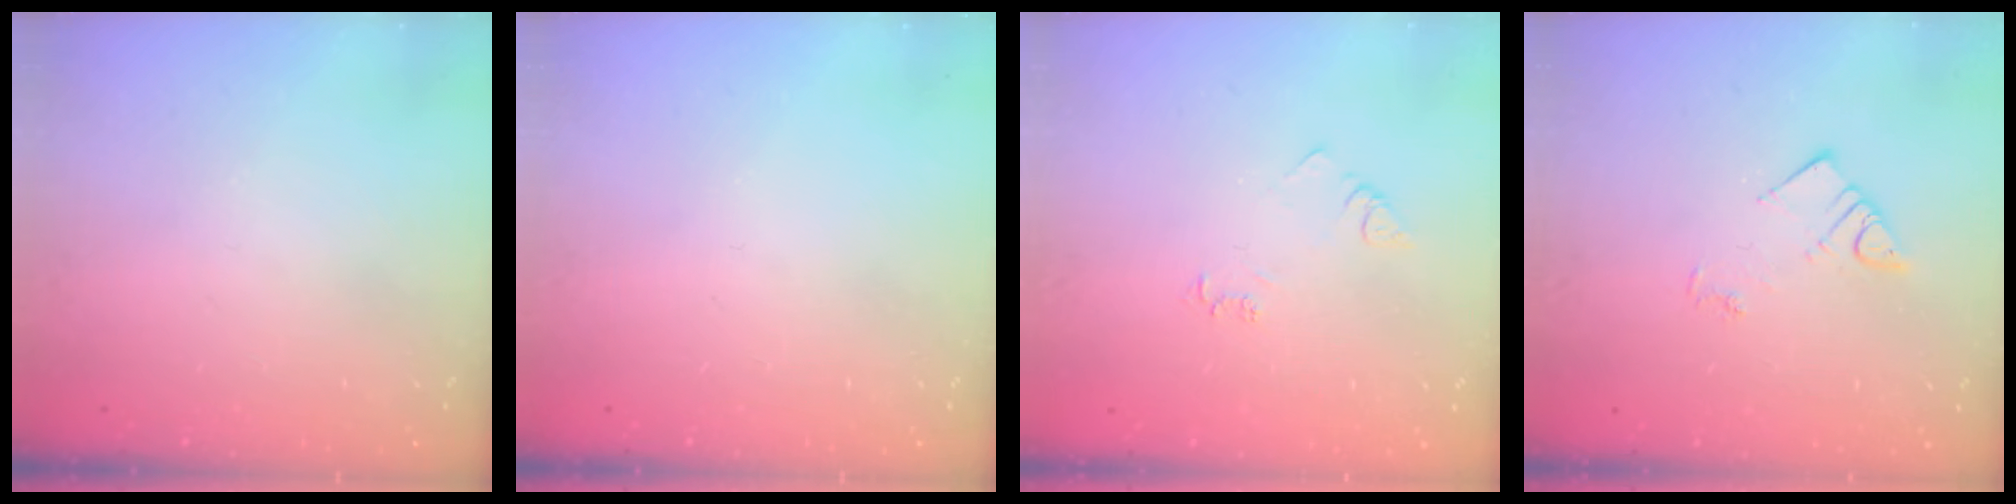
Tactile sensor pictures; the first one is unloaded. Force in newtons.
{"total": 0.0}
{"total": 3.9, "press": 3.9, "slide": 0.5}
{"total": 3.8, "press": 3.8, "slide": 0.4}